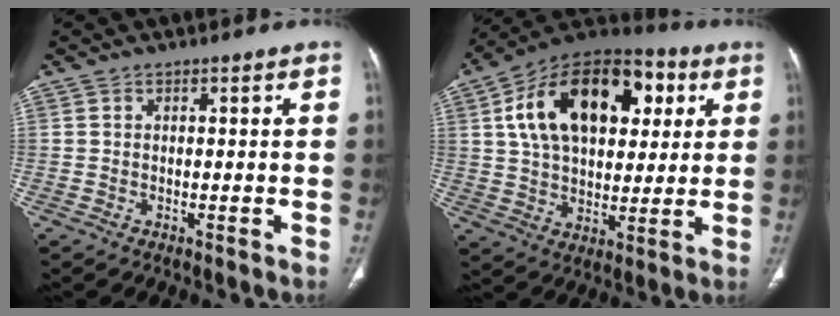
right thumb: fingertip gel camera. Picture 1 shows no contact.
{"total": 24.4, "force": [7.2, 14.8, 18.0], "torque": [-0.272, 0.015, 0.111]}